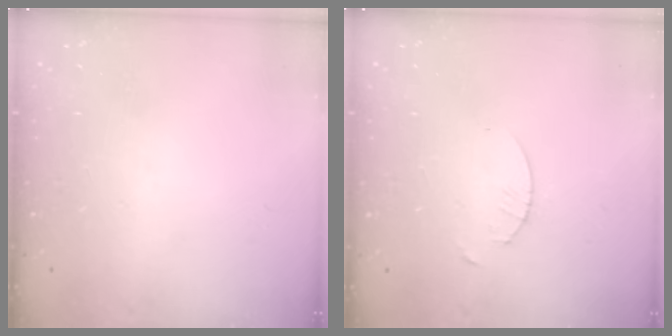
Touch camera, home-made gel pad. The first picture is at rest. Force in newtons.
{"total": 1.7, "press": 1.6, "slide": 0.2}